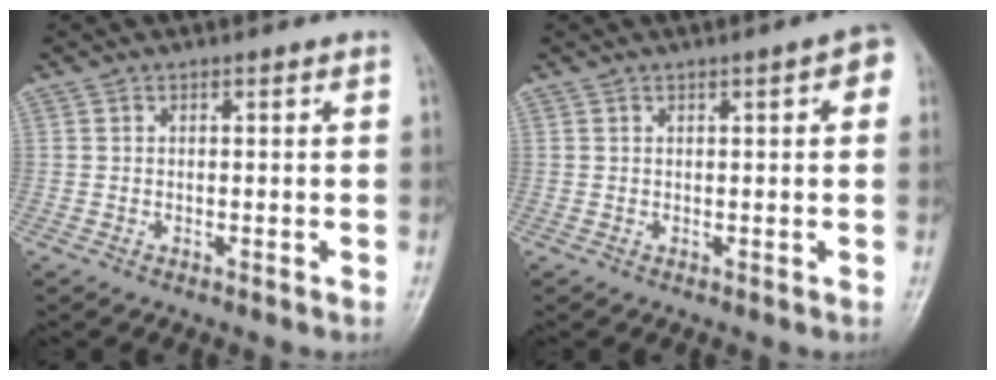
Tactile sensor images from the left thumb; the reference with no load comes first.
{"total": 3.8, "force": [1.2, 1.0, 3.4], "torque": [-0.038, 0.005, 0.011]}